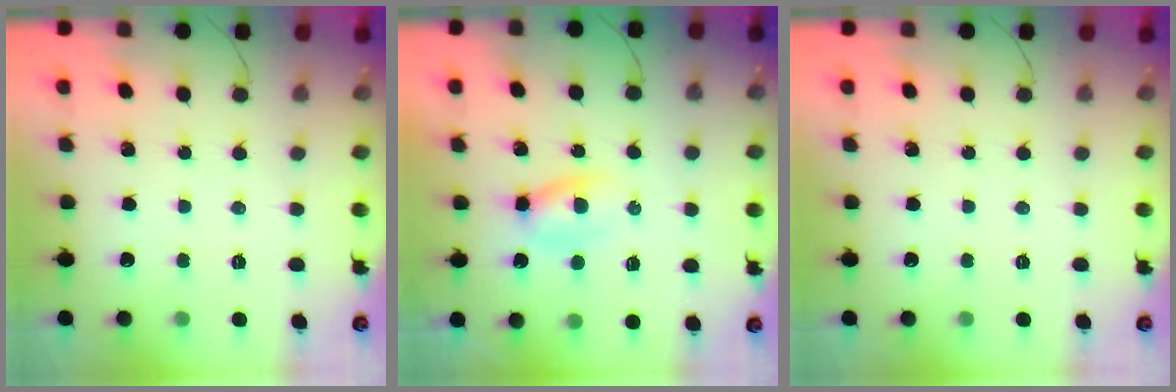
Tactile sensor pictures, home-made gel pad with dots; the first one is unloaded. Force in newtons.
{"total": 3.1, "press": 3.0, "slide": 1.0}
{"total": 0.0}